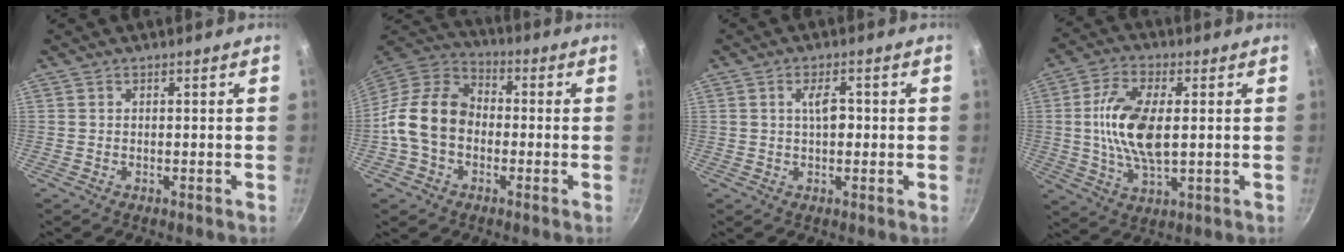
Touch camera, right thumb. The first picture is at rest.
{"total": 13.9, "force": [-2.2, 10.2, 9.1], "torque": [-0.141, 0.040, -0.064]}
{"total": 3.9, "force": [0.3, 1.8, 3.5], "torque": [-0.047, 0.008, 0.004]}
{"total": 12.9, "force": [1.1, 6.2, 11.3], "torque": [-0.215, 0.006, 0.017]}